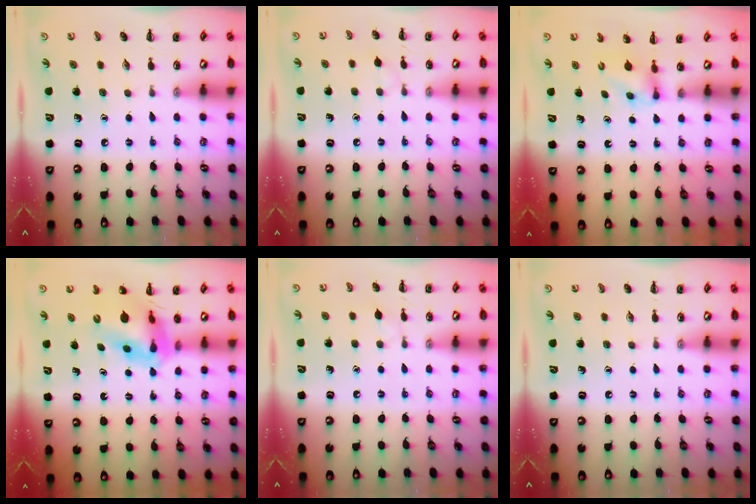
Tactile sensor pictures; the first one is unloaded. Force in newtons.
{"total": 4.0, "press": 3.7, "slide": 1.6}
{"total": 2.8, "press": 2.5, "slide": 1.3}
{"total": 8.0, "press": 7.7, "slide": 2.3}
{"total": 3.8, "press": 3.6, "slide": 1.3}
{"total": 0.0}